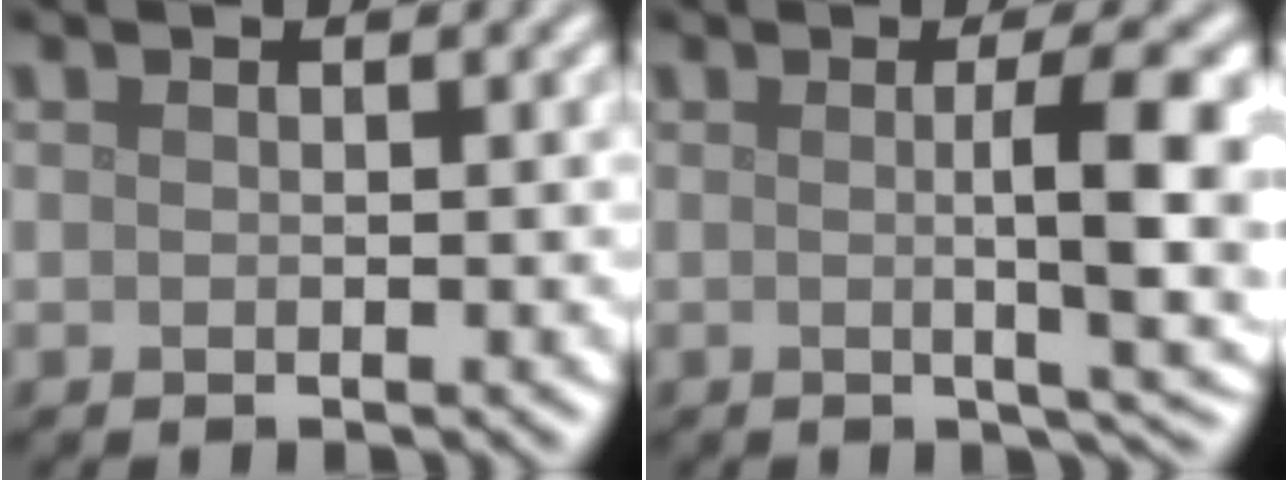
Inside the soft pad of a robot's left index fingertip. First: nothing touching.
{"total": 7.2, "force": [0.1, 1.7, 7.0], "torque": [-0.089, 0.000, 0.003]}